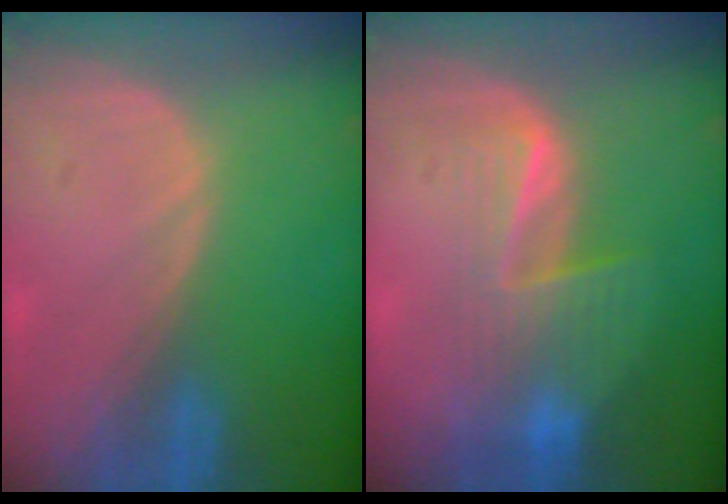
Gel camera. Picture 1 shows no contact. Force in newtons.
{"total": 6.8, "press": 6.4, "slide": 2.3}